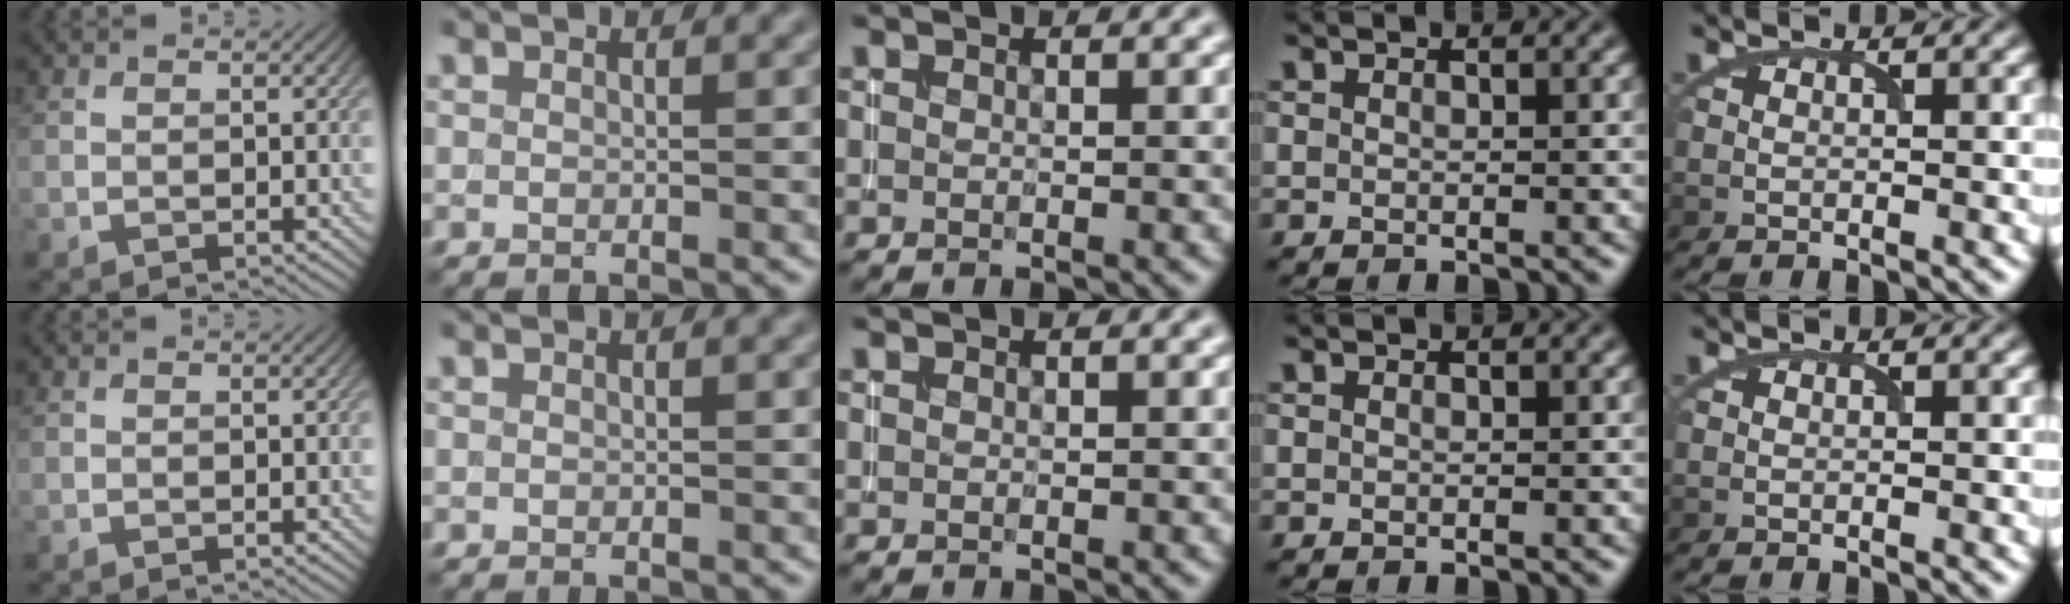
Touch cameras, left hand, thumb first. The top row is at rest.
{}